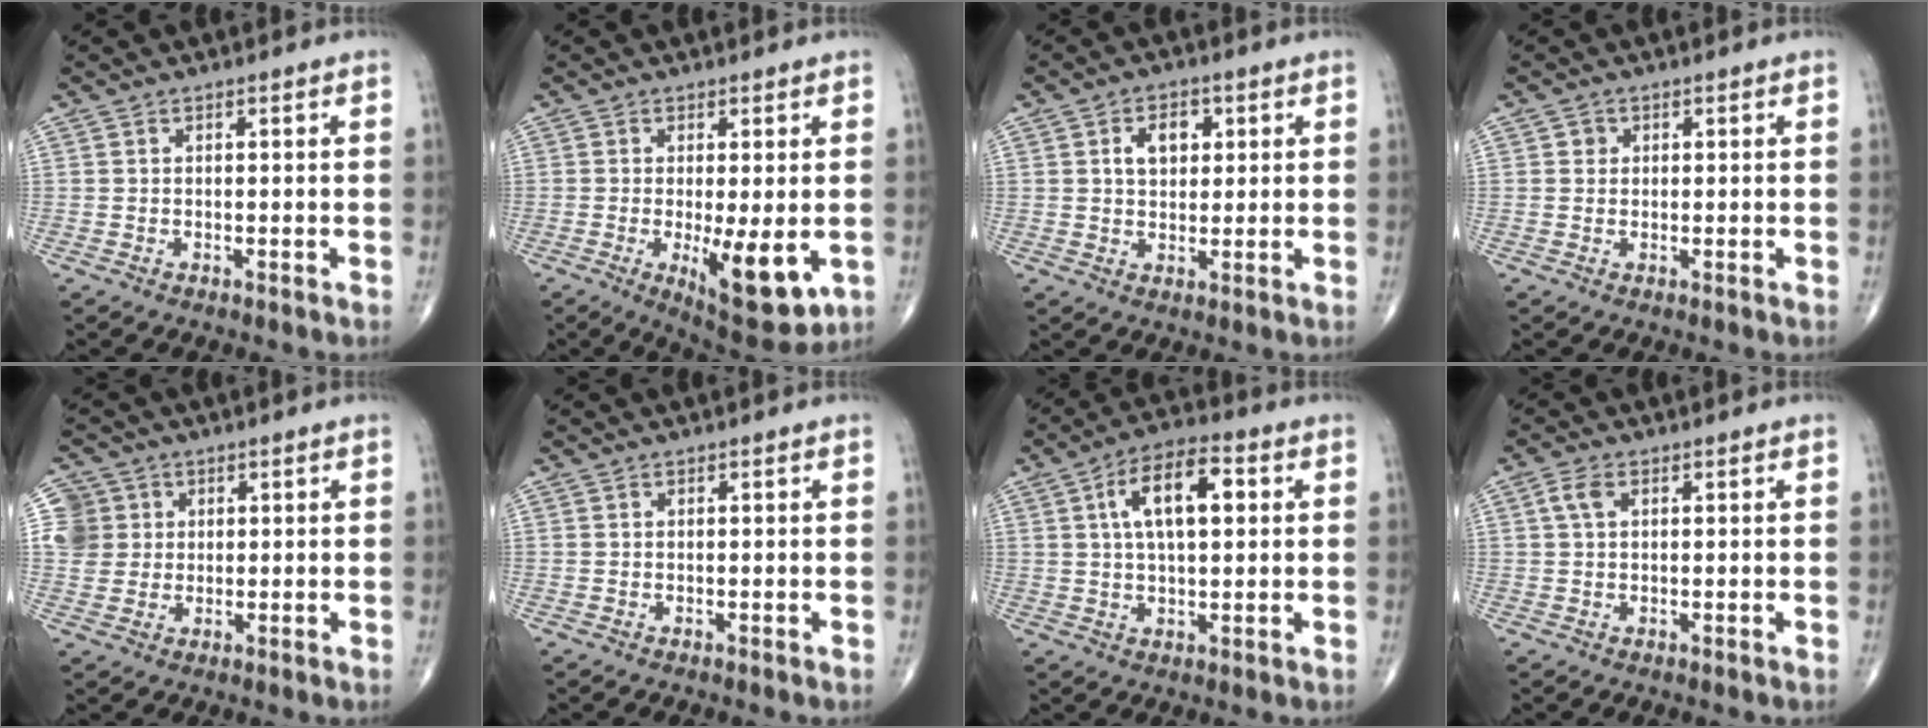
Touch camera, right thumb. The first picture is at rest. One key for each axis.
{"total": 11.0, "fx": -2.3, "fy": 3.5, "fz": 10.1, "tx": -0.143, "ty": -0.026, "tz": -0.024}
{"total": 5.7, "fx": 1.6, "fy": 3.8, "fz": 3.9, "tx": -0.042, "ty": -0.001, "tz": 0.024}
{"total": 1.3, "fx": 0.3, "fy": 1.2, "fz": 0.3, "tx": 0.003, "ty": 0.001, "tz": 0.001}
{"total": 6.1, "fx": 1.5, "fy": 5.8, "fz": 1.0, "tx": 0.007, "ty": 0.005, "tz": 0.028}
{"total": 0.0}
{"total": 11.6, "fx": 2.8, "fy": 5.3, "fz": 10.0, "tx": -0.162, "ty": 0.013, "tz": 0.041}
{"total": 2.7, "fx": 0.8, "fy": 1.5, "fz": 2.0, "tx": -0.047, "ty": 0.009, "tz": 0.016}